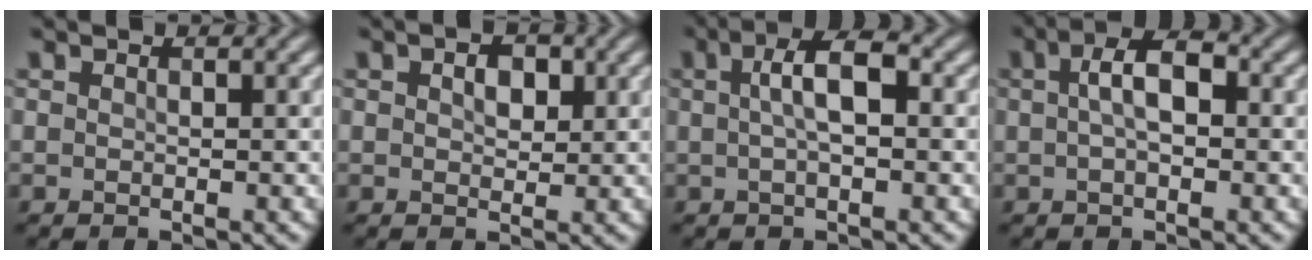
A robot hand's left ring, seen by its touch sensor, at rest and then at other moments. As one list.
[{"total": 2.4, "force": [0.8, 1.6, 1.7], "torque": [-0.027, 0.001, 0.012]}, {"total": 3.9, "force": [0.5, 1.2, 3.7], "torque": [-0.067, 0.009, 0.006]}, {"total": 4.0, "force": [0.5, 1.8, 3.6], "torque": [-0.065, 0.008, 0.003]}]